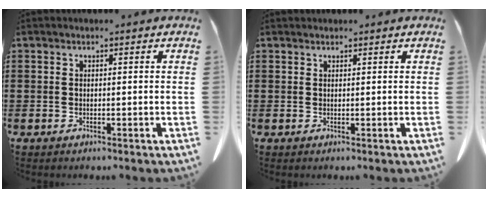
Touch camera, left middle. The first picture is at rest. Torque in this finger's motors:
{"motor_torque": [0.20, 0.11, 0.02, -0.01]}